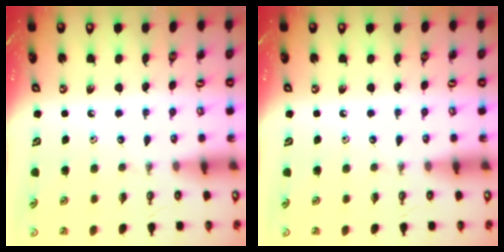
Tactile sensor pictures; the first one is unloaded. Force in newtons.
{"total": 0.0}